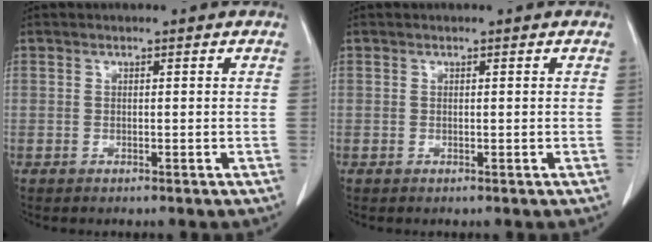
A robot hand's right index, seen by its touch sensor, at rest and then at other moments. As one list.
[{"total": 0.0}]